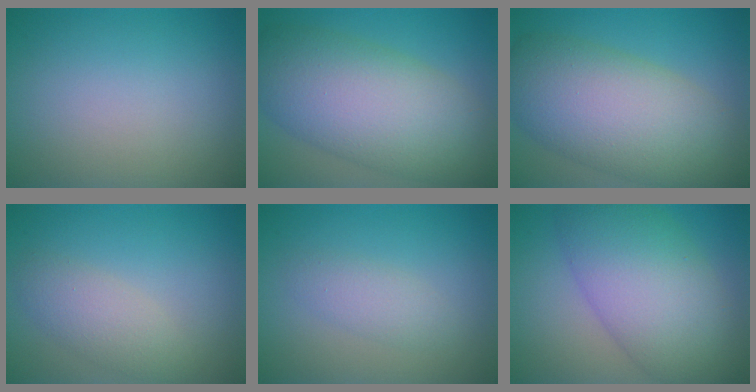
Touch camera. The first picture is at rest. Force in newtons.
{"total": 11.1, "press": 11.1, "slide": 0.2}
{"total": 11.2, "press": 11.1, "slide": 0.5}
{"total": 2.9, "press": 2.9, "slide": 0.3}
{"total": 1.9, "press": 1.9, "slide": 0.1}
{"total": 9.9, "press": 9.9, "slide": 0.1}